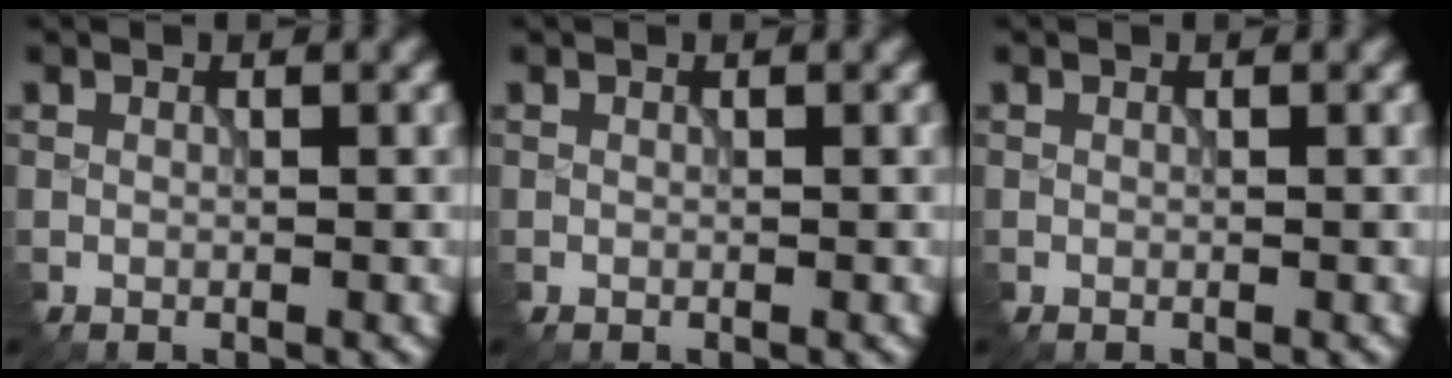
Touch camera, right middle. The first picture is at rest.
{"total": 0.0}
{"total": 0.0}